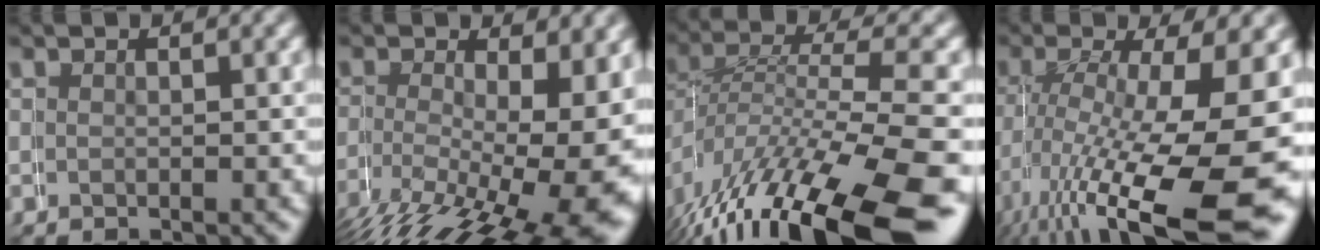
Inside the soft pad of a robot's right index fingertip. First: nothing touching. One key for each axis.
{"total": 7.9, "fx": -2.1, "fy": 3.1, "fz": 7.0, "tx": -0.096, "ty": -0.031, "tz": -0.011}
{"total": 9.6, "fx": -5.5, "fy": 3.8, "fz": 6.9, "tx": -0.135, "ty": -0.028, "tz": -0.063}
{"total": 10.6, "fx": -3.8, "fy": 4.2, "fz": 8.9, "tx": -0.149, "ty": -0.040, "tz": -0.029}